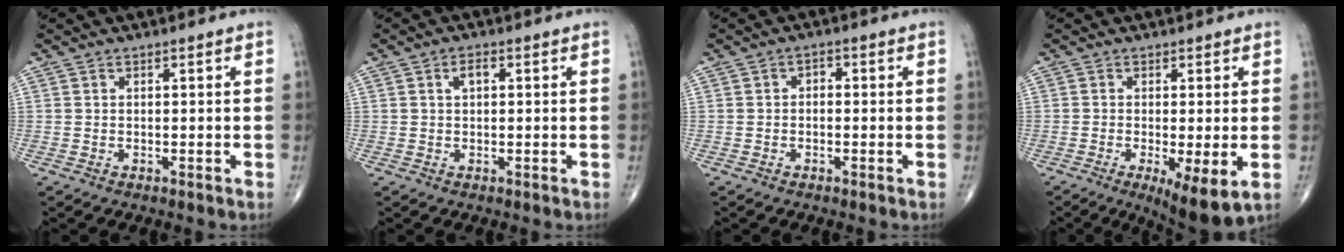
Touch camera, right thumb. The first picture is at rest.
{"total": 2.1, "force": [0.5, 1.1, 1.7], "torque": [-0.031, 0.007, 0.009]}
{"total": 1.6, "force": [-0.1, 1.1, 1.1], "torque": [-0.009, 0.008, -0.008]}
{"total": 8.5, "force": [-2.6, 2.2, 7.8], "torque": [-0.126, -0.023, -0.039]}